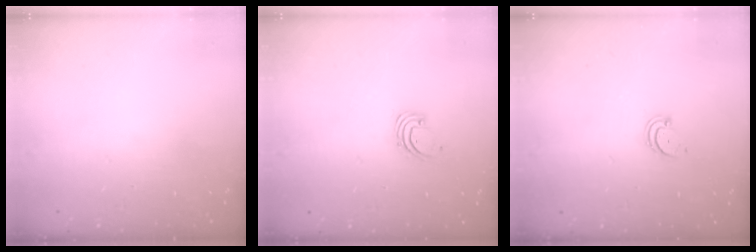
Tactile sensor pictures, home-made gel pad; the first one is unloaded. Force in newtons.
{"total": 1.4, "press": 1.4, "slide": 0.1}
{"total": 1.9, "press": 1.9, "slide": 0.2}